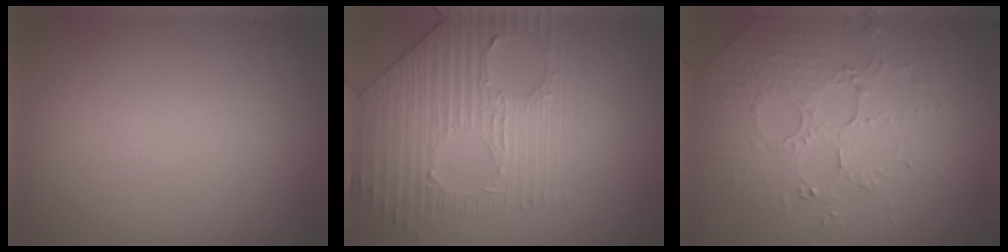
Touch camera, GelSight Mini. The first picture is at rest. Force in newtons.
{"total": 4.2, "press": 4.2, "slide": 0.3}
{"total": 5.0, "press": 3.4, "slide": 3.6}